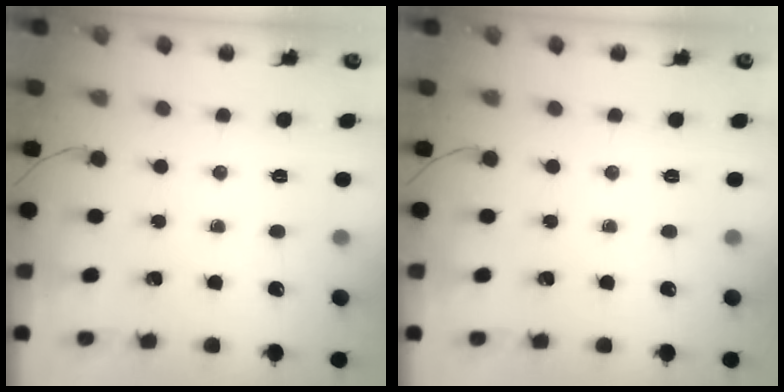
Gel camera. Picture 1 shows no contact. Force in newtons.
{"total": 0.0}